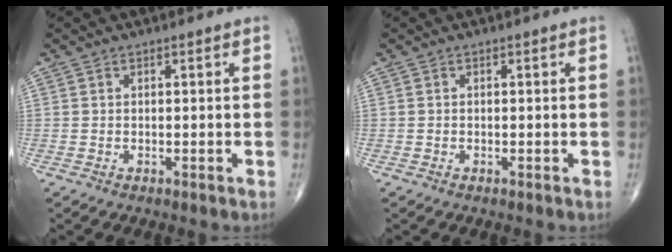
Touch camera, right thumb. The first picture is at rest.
{"total": 0.0}